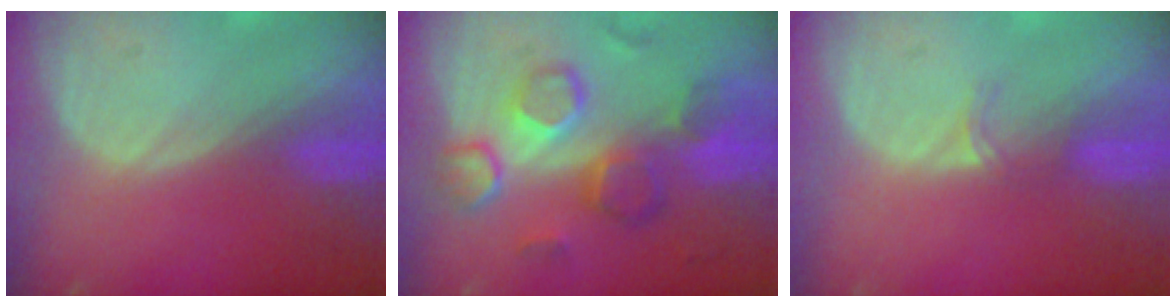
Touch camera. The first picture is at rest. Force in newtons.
{"total": 9.9, "press": 9.0, "slide": 4.2}
{"total": 1.9, "press": 1.5, "slide": 1.2}